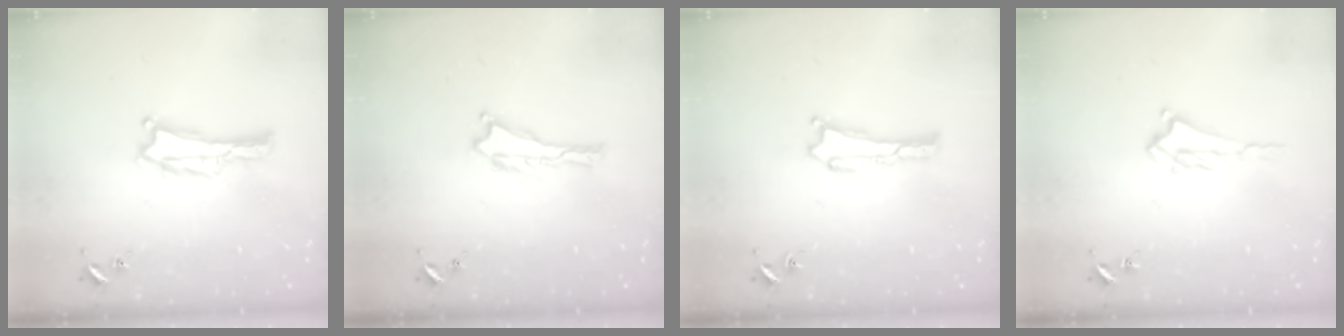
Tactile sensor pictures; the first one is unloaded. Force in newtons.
{"total": 0.0}
{"total": 0.0}
{"total": 2.0, "press": 2.0, "slide": 0.5}